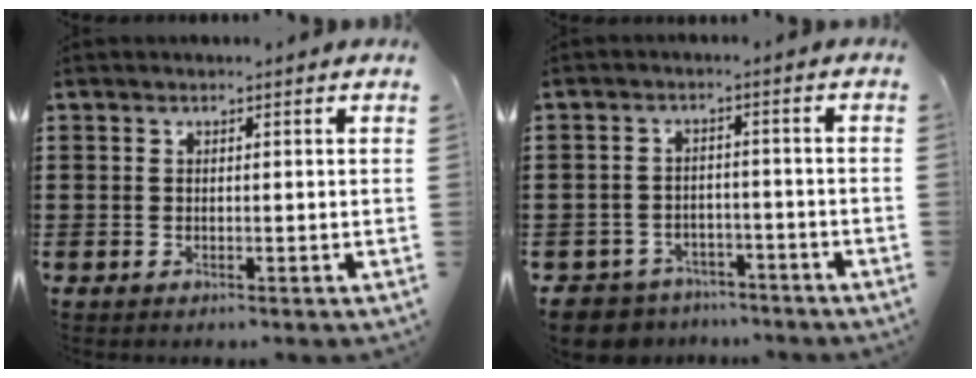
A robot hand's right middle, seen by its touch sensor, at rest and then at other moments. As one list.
[{"total": 4.4, "force": [-4.2, 1.1, -0.3], "torque": [-0.016, 0.001, -0.094]}]